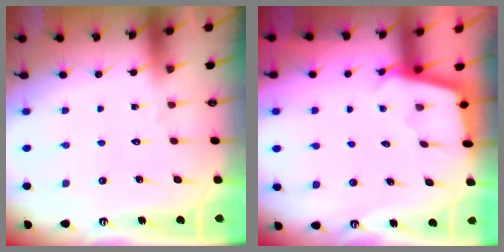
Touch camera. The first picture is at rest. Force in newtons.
{"total": 2.5, "press": 2.5, "slide": 0.2}